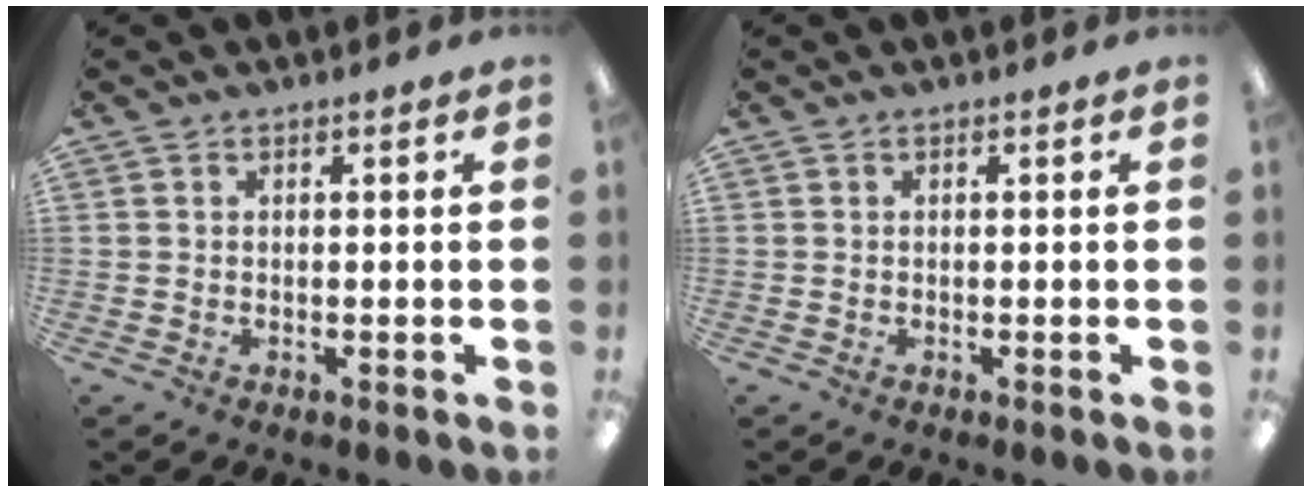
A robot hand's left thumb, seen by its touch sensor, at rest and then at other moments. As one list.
[{"total": 0.0}]